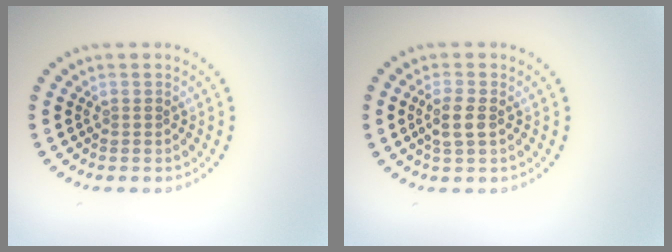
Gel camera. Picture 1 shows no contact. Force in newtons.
{"total": 1.9, "press": 1.8, "slide": 0.6}